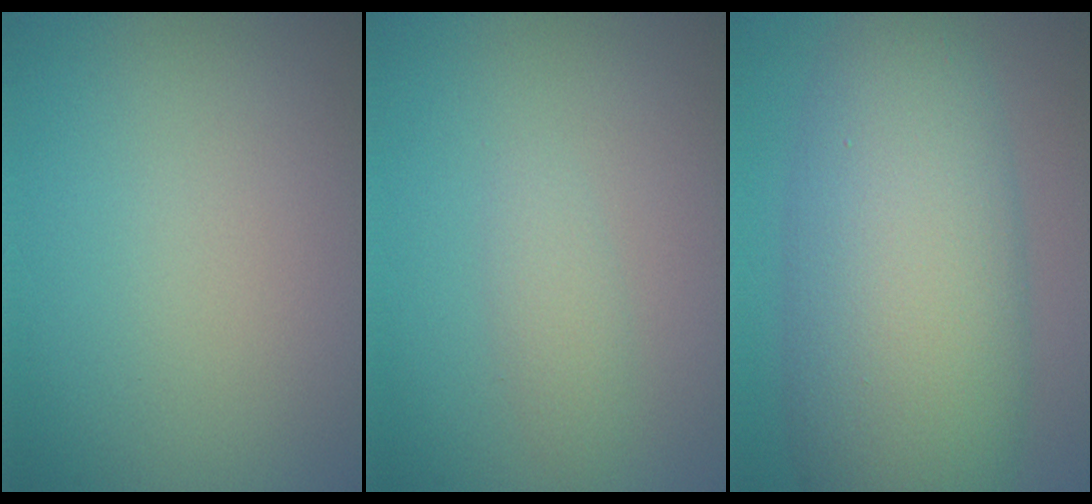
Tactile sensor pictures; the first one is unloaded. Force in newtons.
{"total": 1.3, "press": 1.3, "slide": 0.1}
{"total": 11.0, "press": 11.0, "slide": 0.0}